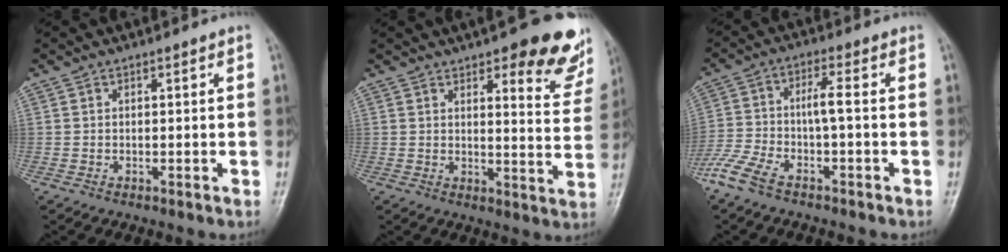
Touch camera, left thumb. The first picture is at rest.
{"total": 14.4, "force": [9.1, 4.7, 10.1], "torque": [-0.079, -0.049, 0.104]}
{"total": 8.9, "force": [-4.3, 1.4, 7.6], "torque": [-0.184, 0.022, -0.085]}